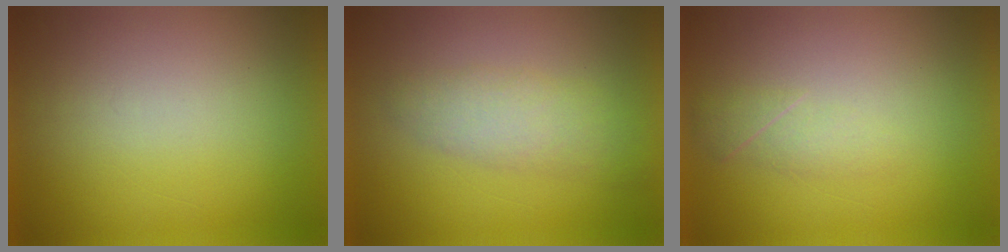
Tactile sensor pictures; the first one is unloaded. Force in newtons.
{"total": 3.1}
{"total": 2.1}